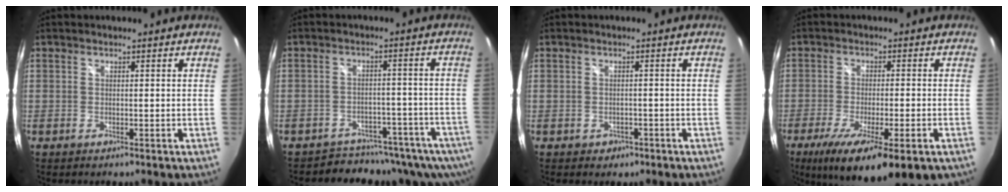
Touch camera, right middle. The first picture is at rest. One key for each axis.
{"total": 9.4, "fx": -8.1, "fy": 3.8, "fz": 2.9, "tx": -0.041, "ty": 0.004, "tz": -0.111}
{"total": 2.4, "fx": -1.1, "fy": 1.9, "fz": 0.8, "tx": -0.018, "ty": -0.001, "tz": -0.011}
{"total": 15.7, "fx": -8.7, "fy": 3.4, "fz": 12.6, "tx": -0.225, "ty": -0.051, "tz": -0.129}